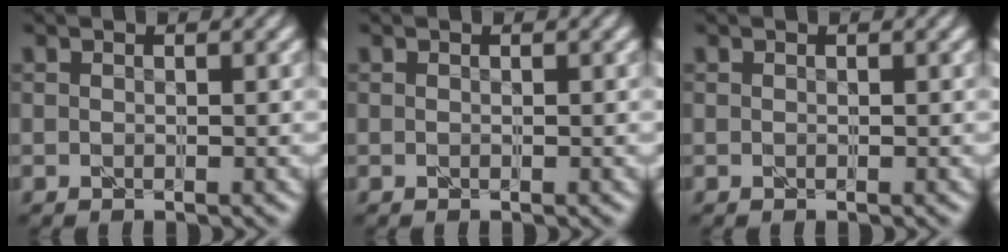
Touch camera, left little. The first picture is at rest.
{"total": 0.0}
{"total": 0.0}